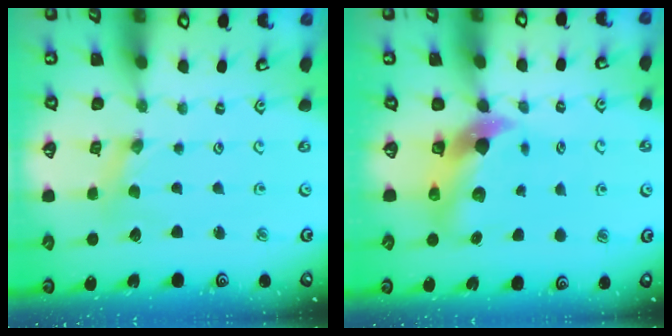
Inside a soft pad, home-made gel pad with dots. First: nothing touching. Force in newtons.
{"total": 8.9, "press": 8.8, "slide": 1.7}